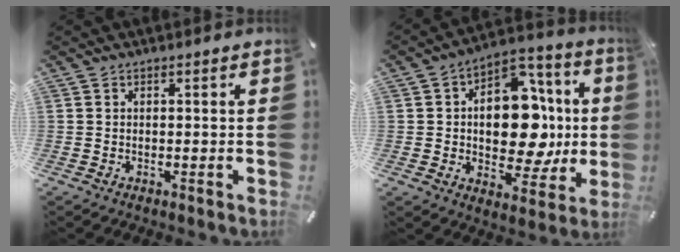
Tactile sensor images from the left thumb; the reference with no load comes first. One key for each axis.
{"total": 17.3, "fx": 0.1, "fy": 11.5, "fz": 12.8, "tx": -0.185, "ty": -0.010, "tz": 0.007}